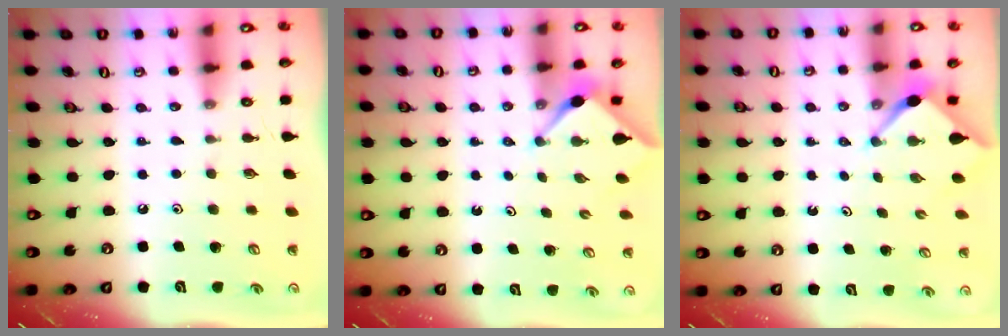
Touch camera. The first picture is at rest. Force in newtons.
{"total": 3.0, "press": 3.0, "slide": 0.2}
{"total": 2.6, "press": 2.6, "slide": 0.3}